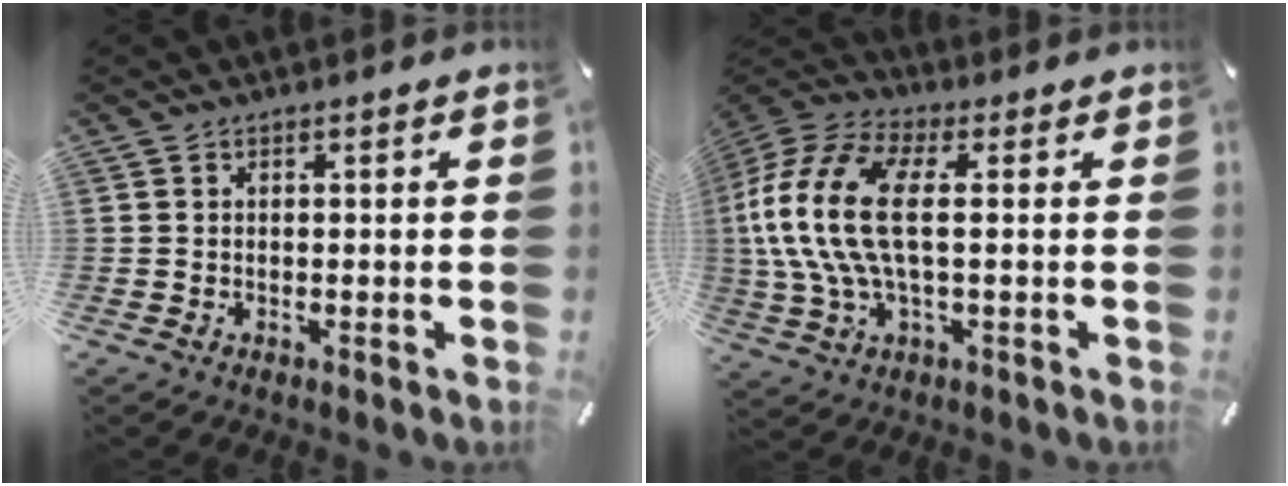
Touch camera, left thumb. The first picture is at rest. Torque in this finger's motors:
{"motor_torque": [0.43, 1.63, 2.77, 0.00, 0.87]}